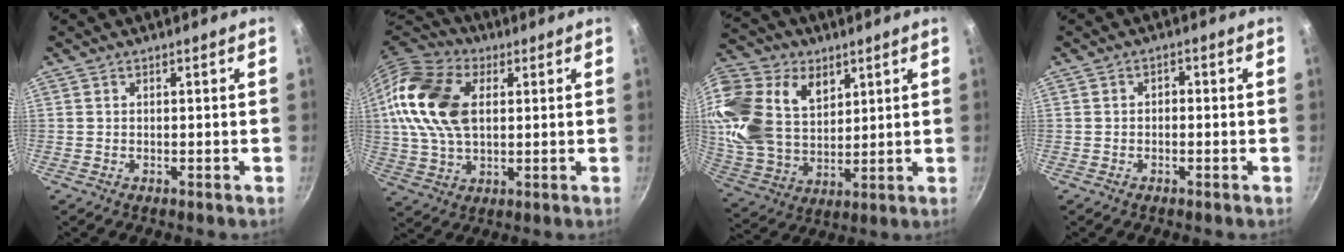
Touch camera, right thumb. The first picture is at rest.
{"total": 17.9, "force": [3.4, 11.6, 13.2], "torque": [-0.242, 0.009, 0.053]}
{"total": 24.3, "force": [9.3, 16.9, 14.8], "torque": [-0.309, -0.002, 0.177]}
{"total": 1.4, "force": [-0.5, 1.0, 0.9], "torque": [-0.015, 0.011, -0.009]}